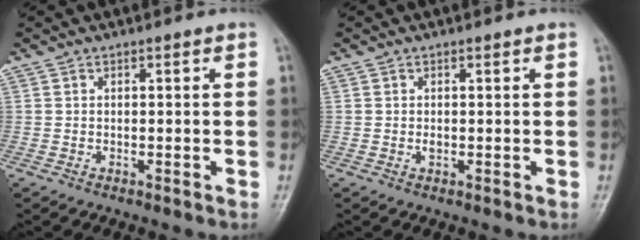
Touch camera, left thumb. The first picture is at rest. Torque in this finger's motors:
{"motor_torque": [0.19, 0.33, 0.43, 0.28, 0.00]}